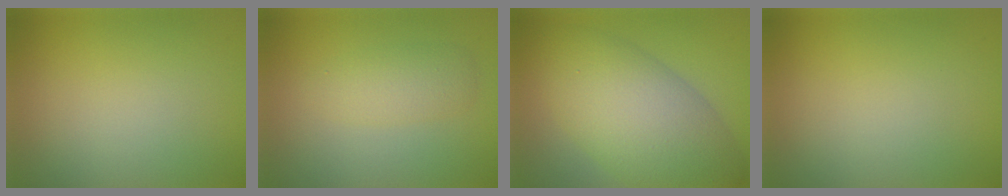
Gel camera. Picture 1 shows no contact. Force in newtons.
{"total": 2.4, "press": 2.4, "slide": 0.1}
{"total": 9.9, "press": 9.9, "slide": 0.4}
{"total": 0.0}